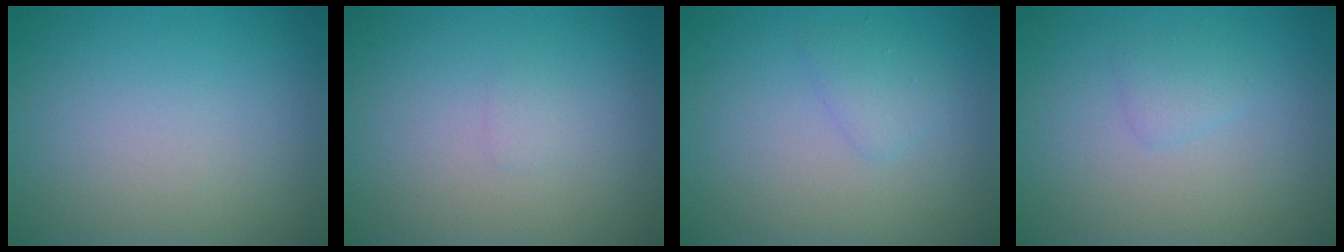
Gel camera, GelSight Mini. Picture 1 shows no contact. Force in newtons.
{"total": 0.6, "press": 0.6, "slide": 0.0}
{"total": 1.3, "press": 1.3, "slide": 0.1}
{"total": 1.1, "press": 1.1, "slide": 0.0}